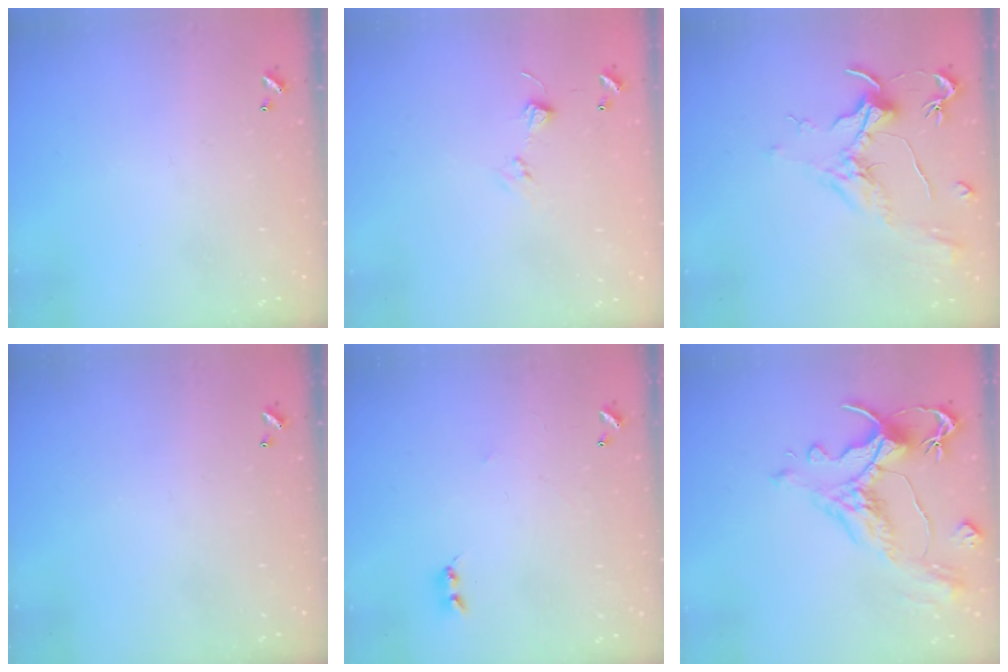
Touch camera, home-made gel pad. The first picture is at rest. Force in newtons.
{"total": 5.0, "press": 5.0, "slide": 0.6}
{"total": 1.9, "press": 1.7, "slide": 0.9}
{"total": 0.0}
{"total": 1.6, "press": 1.6, "slide": 0.4}
{"total": 1.8, "press": 0.9, "slide": 1.5}